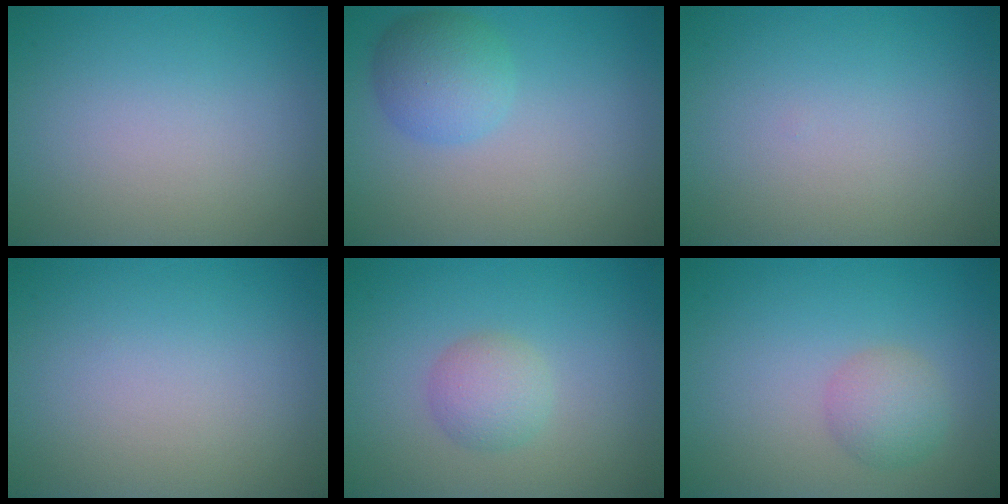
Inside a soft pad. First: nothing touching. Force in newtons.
{"total": 3.5, "press": 3.5, "slide": 0.1}
{"total": 0.0}
{"total": 0.0}
{"total": 2.4, "press": 2.4, "slide": 0.1}
{"total": 2.5, "press": 2.5, "slide": 0.0}